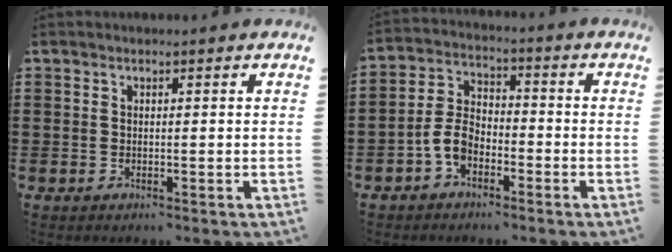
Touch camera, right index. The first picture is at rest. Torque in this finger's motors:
{"motor_torque": [2.14, 0.00, 0.30, 0.06]}